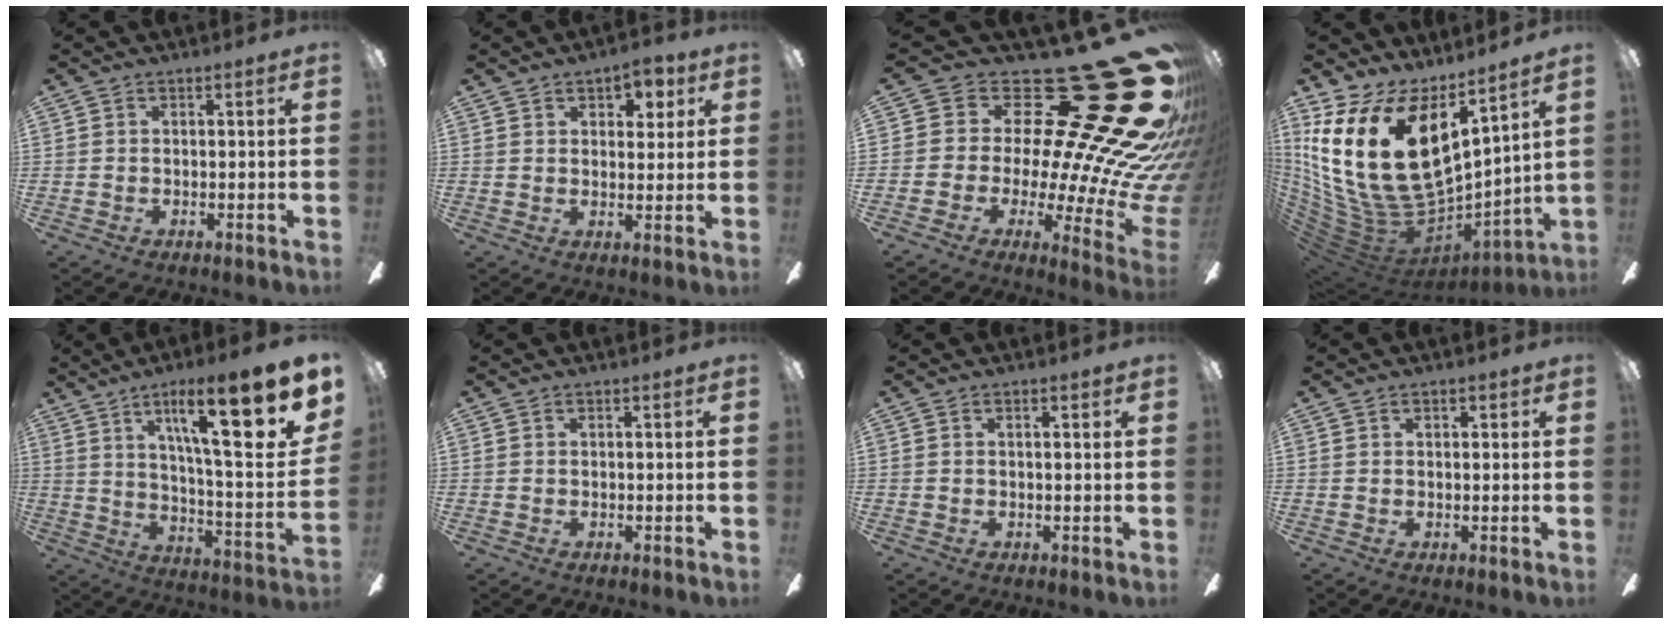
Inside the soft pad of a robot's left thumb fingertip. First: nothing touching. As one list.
[{"total": 4.8, "force": [2.9, 3.0, 2.5], "torque": [-0.026, -0.003, 0.045]}, {"total": 35.0, "force": [19.4, 13.3, 25.9], "torque": [-0.287, -0.192, 0.378]}, {"total": 25.1, "force": [7.1, 12.9, 20.4], "torque": [-0.453, -0.053, 0.135]}, {"total": 23.3, "force": [12.3, 4.9, 19.2], "torque": [-0.289, -0.080, 0.189]}, {"total": 0.0}, {"total": 0.9, "force": [0.3, 0.2, 0.9], "torque": [-0.018, 0.002, 0.005]}, {"total": 1.0, "force": [0.4, 0.6, 0.6], "torque": [-0.004, 0.002, 0.006]}]